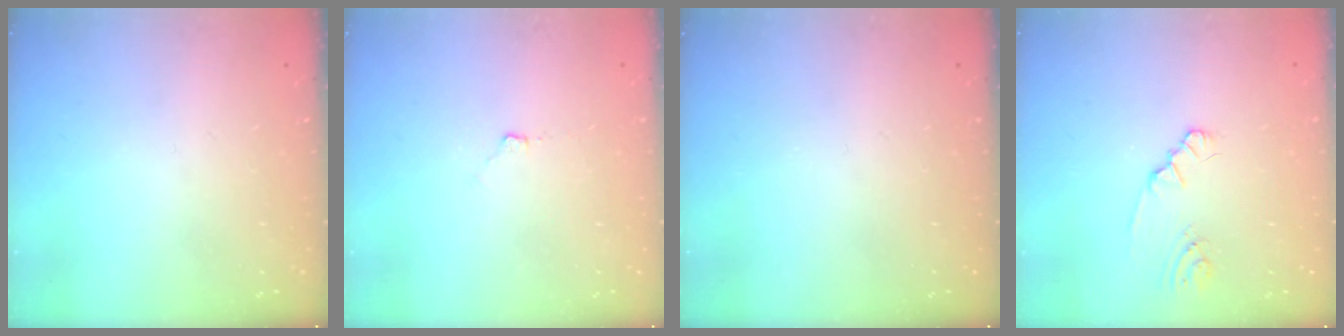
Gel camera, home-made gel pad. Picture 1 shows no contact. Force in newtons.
{"total": 2.9, "press": 2.8, "slide": 0.4}
{"total": 0.0}
{"total": 1.8, "press": 1.8, "slide": 0.2}